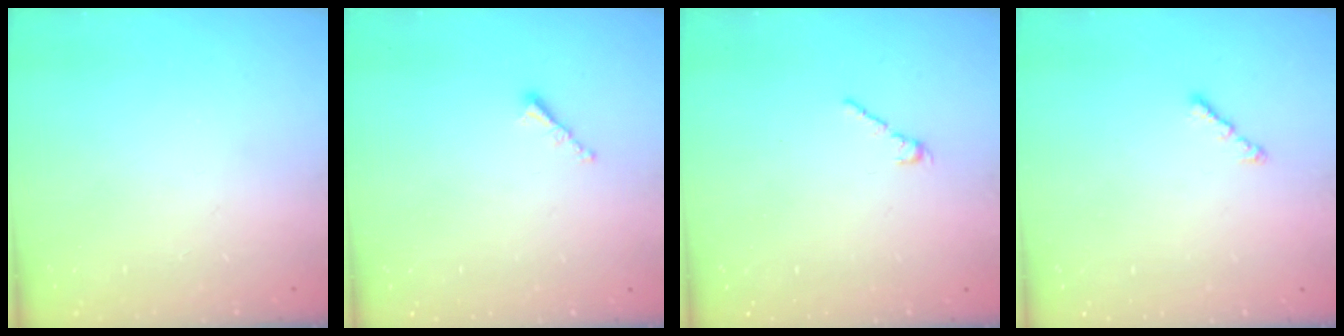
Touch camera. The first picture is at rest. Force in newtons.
{"total": 1.0, "press": 0.9, "slide": 0.4}
{"total": 2.5, "press": 2.4, "slide": 0.7}
{"total": 1.6, "press": 1.5, "slide": 0.5}